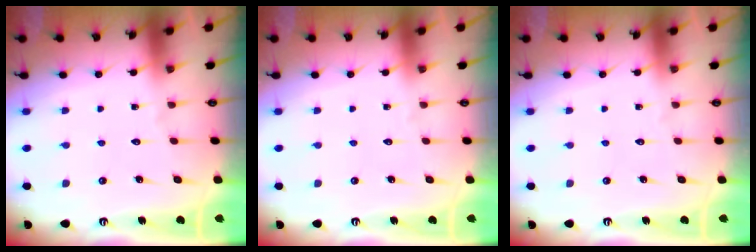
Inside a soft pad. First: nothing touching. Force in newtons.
{"total": 0.0}
{"total": 0.0}